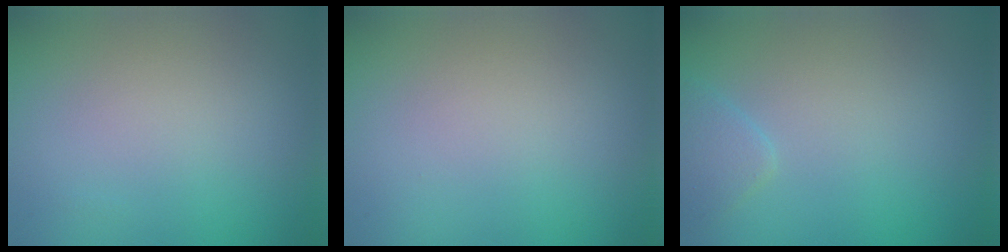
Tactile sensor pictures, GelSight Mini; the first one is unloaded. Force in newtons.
{"total": 0.0}
{"total": 1.5, "press": 1.5, "slide": 0.1}